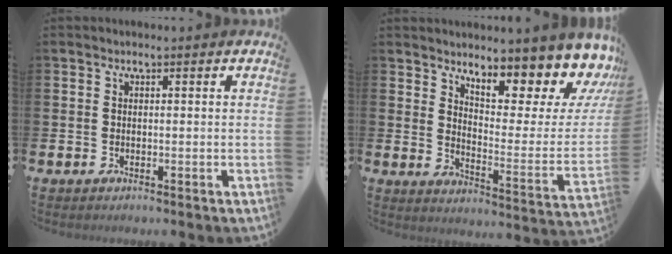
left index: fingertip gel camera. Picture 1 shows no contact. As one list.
[{"total": 8.6, "force": [8.0, 1.8, 2.5], "torque": [-0.034, -0.092, 0.129]}]